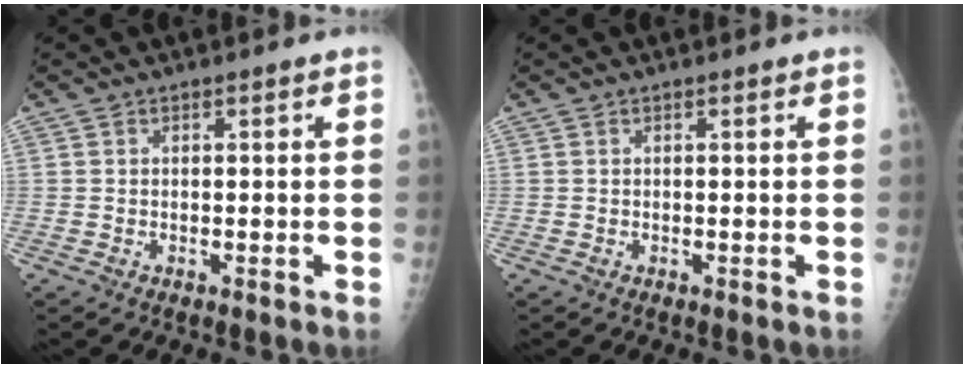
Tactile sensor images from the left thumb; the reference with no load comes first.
{"total": 0.0}